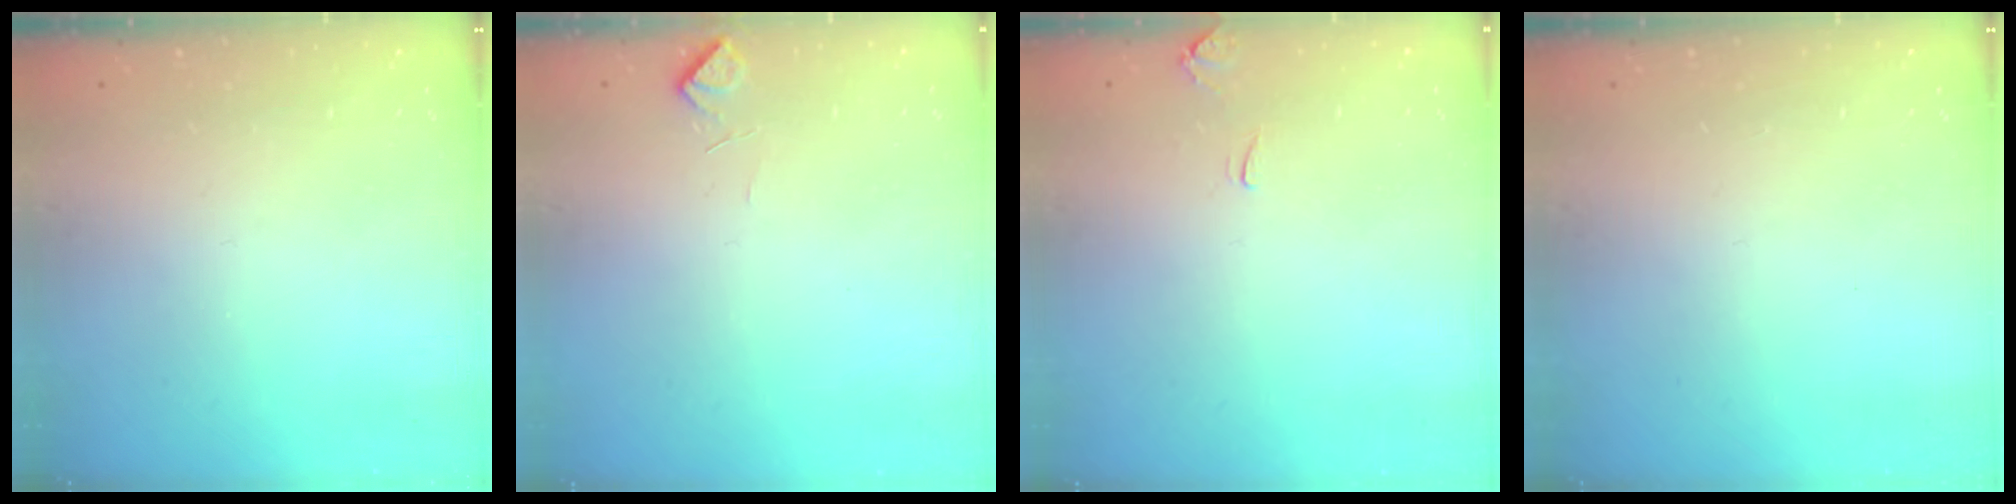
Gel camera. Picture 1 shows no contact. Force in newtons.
{"total": 2.2, "press": 2.0, "slide": 0.9}
{"total": 0.6, "press": 0.1, "slide": 0.6}
{"total": 0.0}